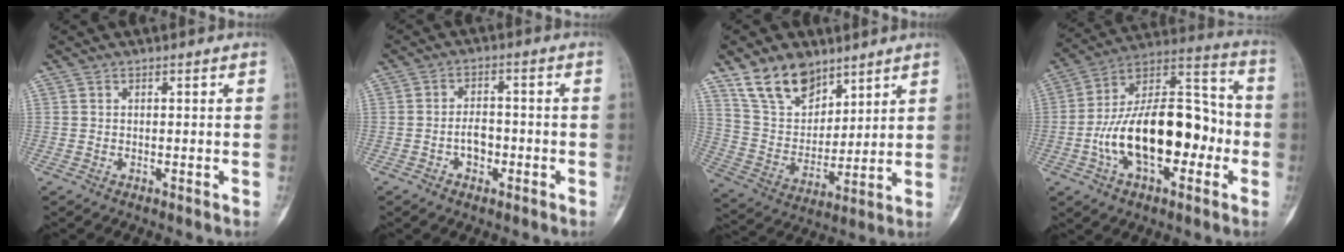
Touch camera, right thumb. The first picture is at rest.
{"total": 4.4, "force": [-1.7, 2.9, 2.8], "torque": [-0.033, 0.017, -0.031]}
{"total": 13.5, "force": [9.4, 7.7, 5.8], "torque": [-0.076, -0.049, 0.187]}
{"total": 23.0, "force": [-4.6, 12.1, 19.0], "torque": [-0.298, 0.052, -0.077]}